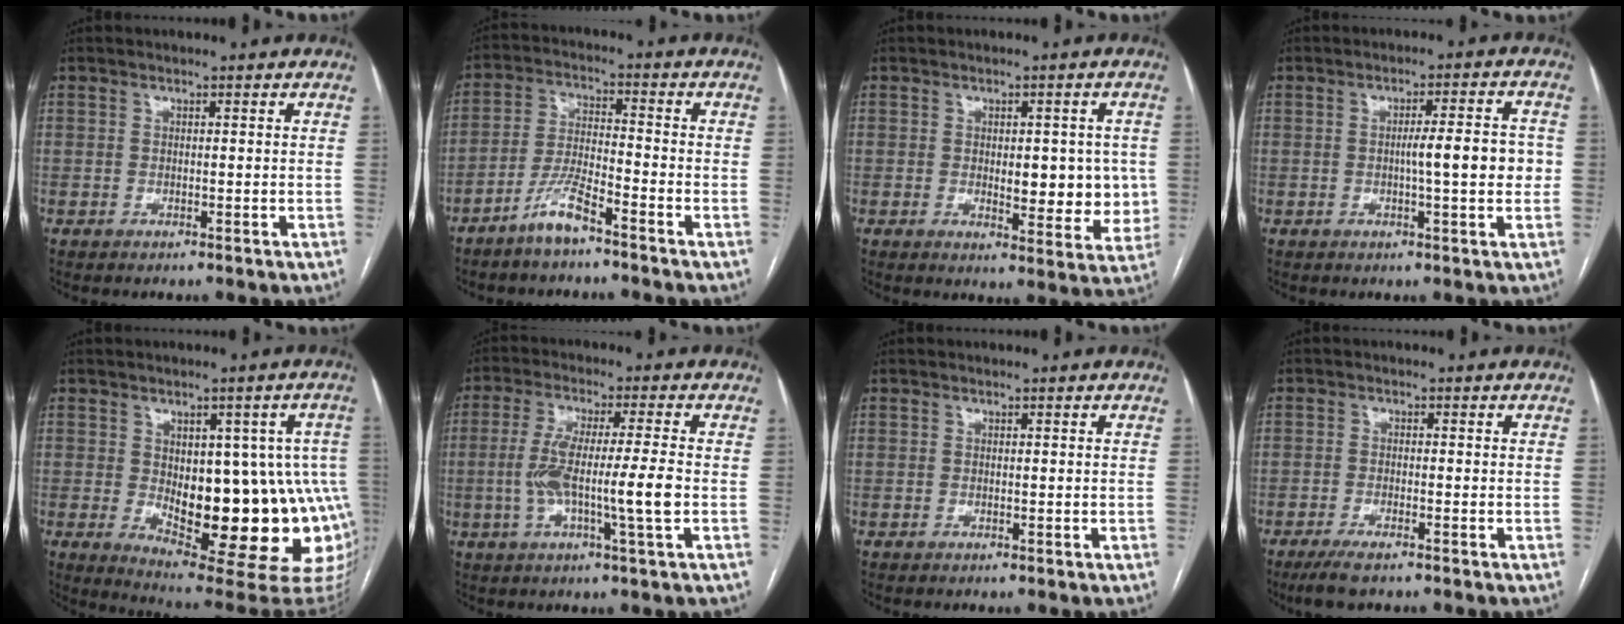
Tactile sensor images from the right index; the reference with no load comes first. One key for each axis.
{"total": 6.3, "fx": -4.7, "fy": 0.6, "fz": 4.1, "tx": -0.092, "ty": -0.005, "tz": -0.095}
{"total": 8.9, "fx": 0.1, "fy": 4.3, "fz": 7.8, "tx": -0.083, "ty": 0.002, "tz": 0.014}
{"total": 6.6, "fx": -0.3, "fy": 0.8, "fz": 6.6, "tx": -0.098, "ty": 0.010, "tz": -0.005}
{"total": 21.5, "fx": -2.4, "fy": 8.7, "fz": 19.5, "tx": -0.174, "ty": 0.013, "tz": -0.002}
{"total": 9.9, "fx": -1.4, "fy": -0.2, "fz": 9.8, "tx": -0.184, "ty": 0.002, "tz": -0.028}
{"total": 0.0}
{"total": 4.2, "fx": -3.1, "fy": 0.7, "fz": 2.7, "tx": -0.058, "ty": -0.009, "tz": -0.055}